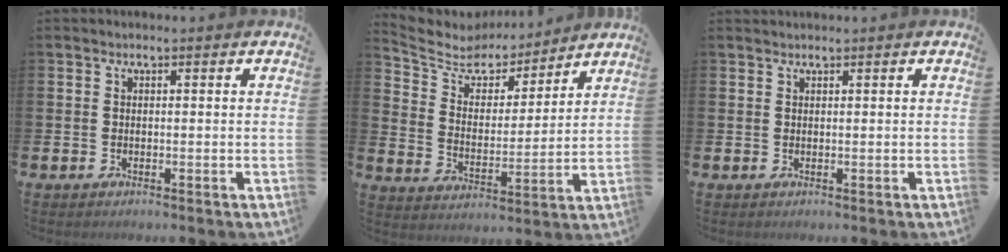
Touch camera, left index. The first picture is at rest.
{"total": 6.4, "force": [5.7, 2.8, 0.8], "torque": [-0.053, -0.046, 0.096]}
{"total": 0.7, "force": [0.7, 0.0, 0.0], "torque": [0.006, -0.003, 0.011]}